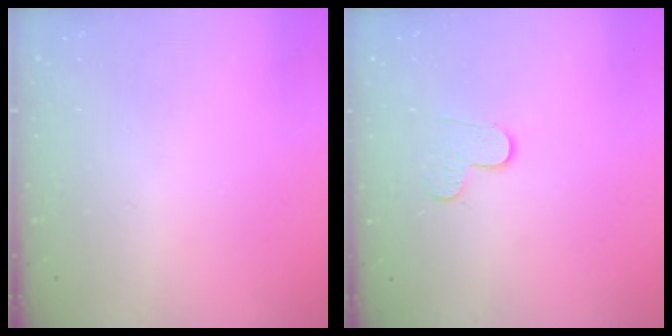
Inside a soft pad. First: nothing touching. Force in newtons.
{"total": 4.4, "press": 4.3, "slide": 0.4}